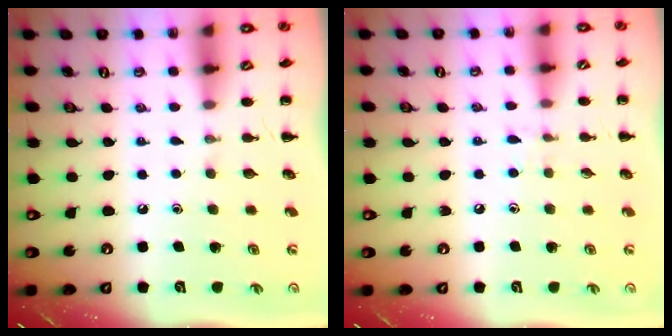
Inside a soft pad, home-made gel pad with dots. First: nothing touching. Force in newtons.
{"total": 5.3, "press": 4.8, "slide": 2.1}